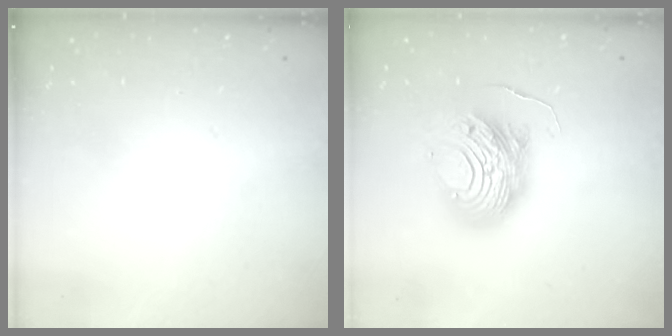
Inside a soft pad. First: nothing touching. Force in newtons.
{"total": 15.5, "press": 15.4, "slide": 1.3}